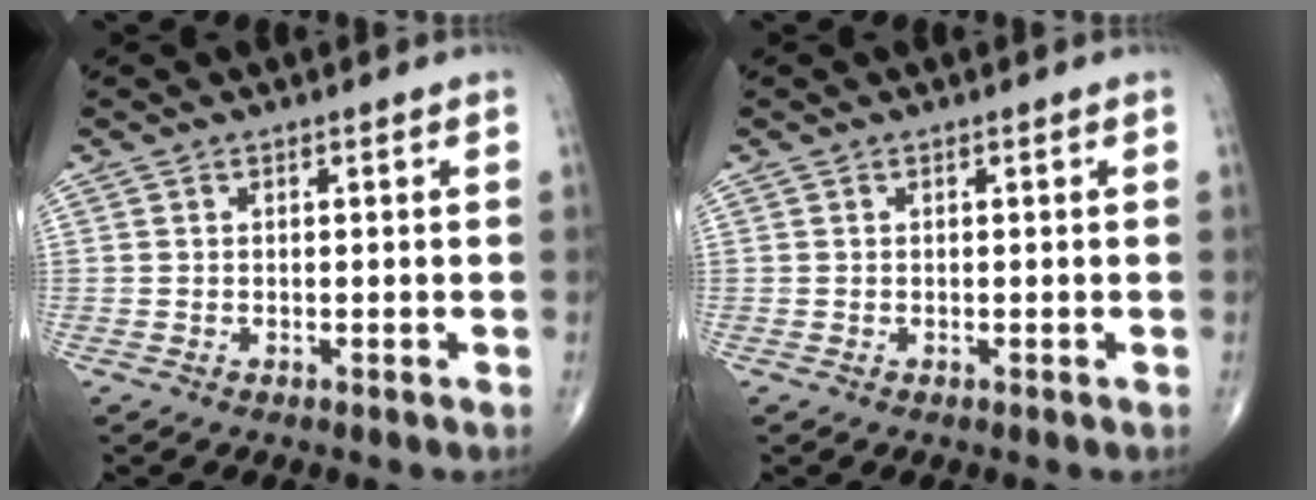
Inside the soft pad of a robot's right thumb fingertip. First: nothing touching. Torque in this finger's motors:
{"motor_torque": [0.00, 0.00, -0.02, 0.02, 0.00]}